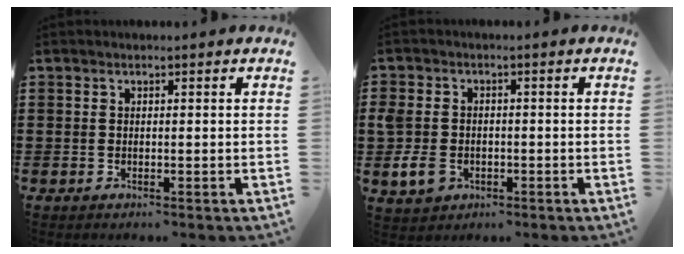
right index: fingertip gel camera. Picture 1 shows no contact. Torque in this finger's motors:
{"motor_torque": [0.69, -0.62, 0.22, 0.13]}